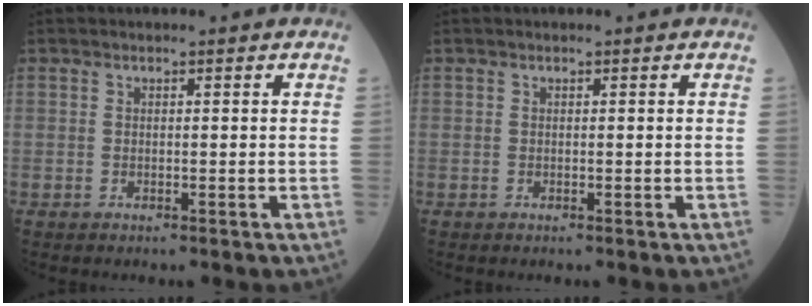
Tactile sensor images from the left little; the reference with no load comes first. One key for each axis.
{"total": 0.0}